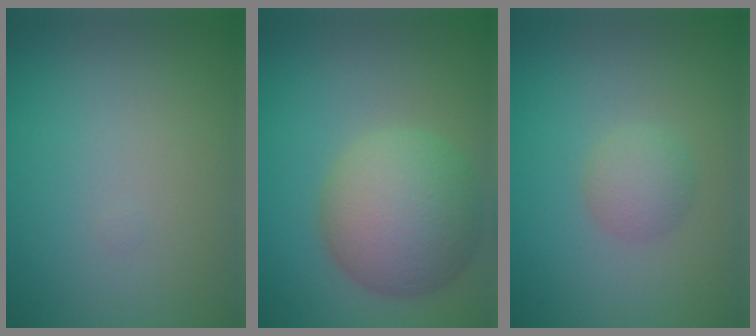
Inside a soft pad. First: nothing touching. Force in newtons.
{"total": 8.0, "press": 8.0, "slide": 0.5}
{"total": 2.0, "press": 2.0, "slide": 0.0}